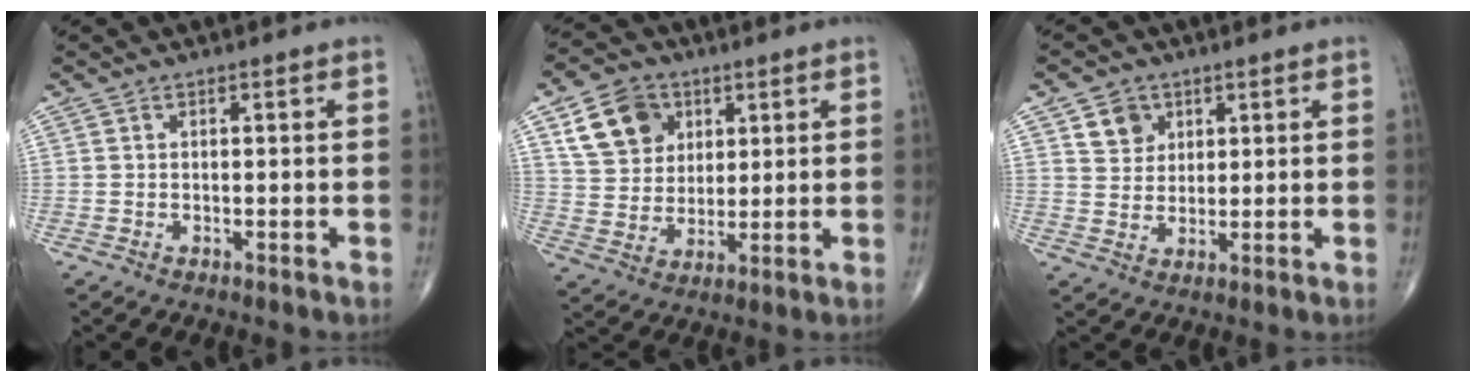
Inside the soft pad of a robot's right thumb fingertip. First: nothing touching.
{"total": 11.4, "force": [5.0, 8.9, 5.2], "torque": [-0.067, -0.011, 0.096]}
{"total": 5.3, "force": [2.6, 4.3, 1.6], "torque": [-0.007, -0.014, 0.048]}